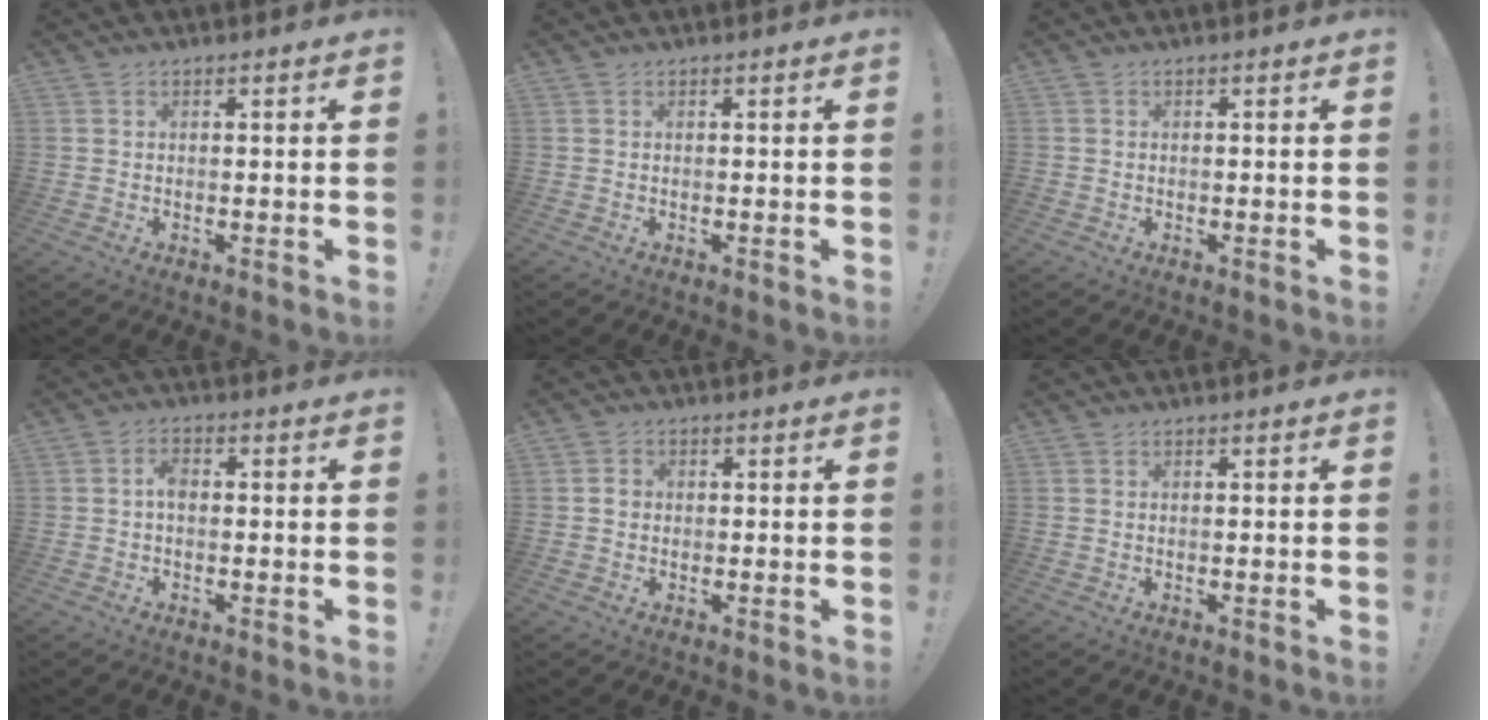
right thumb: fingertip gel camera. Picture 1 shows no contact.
{"total": 0.0}
{"total": 0.7, "force": [-0.3, 0.6, 0.0], "torque": [-0.006, 0.004, -0.004]}
{"total": 3.3, "force": [-0.1, 1.8, 2.7], "torque": [-0.044, 0.004, -0.005]}
{"total": 1.8, "force": [-0.3, 1.5, 0.8], "torque": [-0.007, 0.003, -0.007]}
{"total": 0.0}